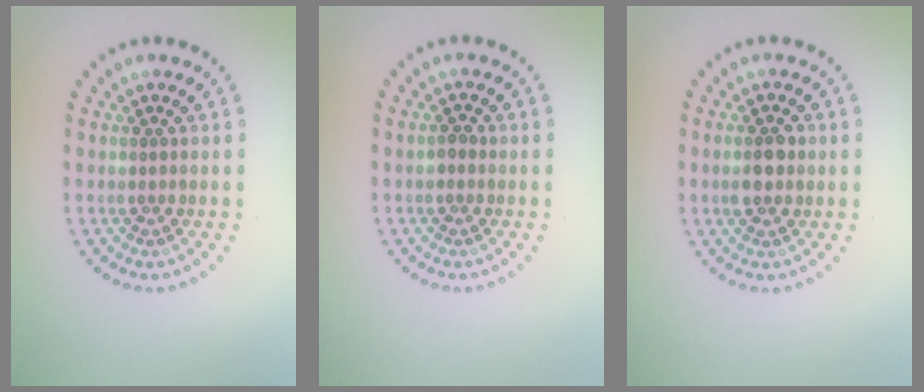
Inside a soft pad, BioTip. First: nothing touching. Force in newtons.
{"total": 0.8, "press": 0.8, "slide": 0.3}
{"total": 2.2, "press": 2.2, "slide": 0.1}